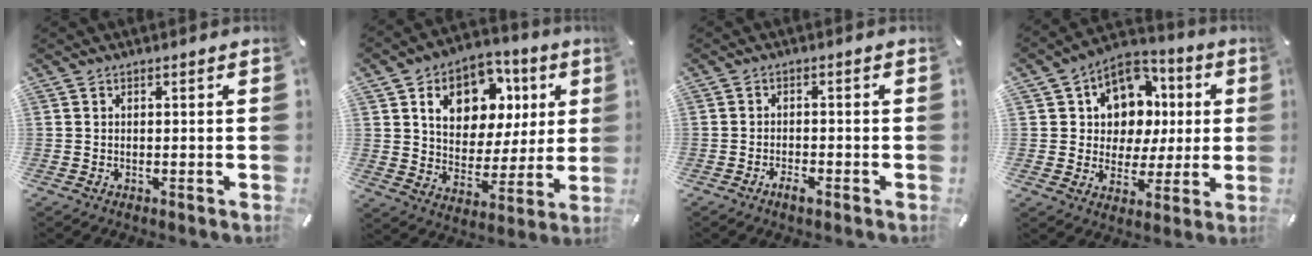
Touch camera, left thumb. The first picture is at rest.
{"total": 14.5, "force": [6.5, 10.7, 7.4], "torque": [-0.121, -0.026, 0.119]}
{"total": 2.7, "force": [-1.9, 1.0, 1.6], "torque": [-0.034, 0.006, -0.038]}
{"total": 11.2, "force": [3.1, 10.2, 3.5], "torque": [-0.060, -0.017, 0.065]}